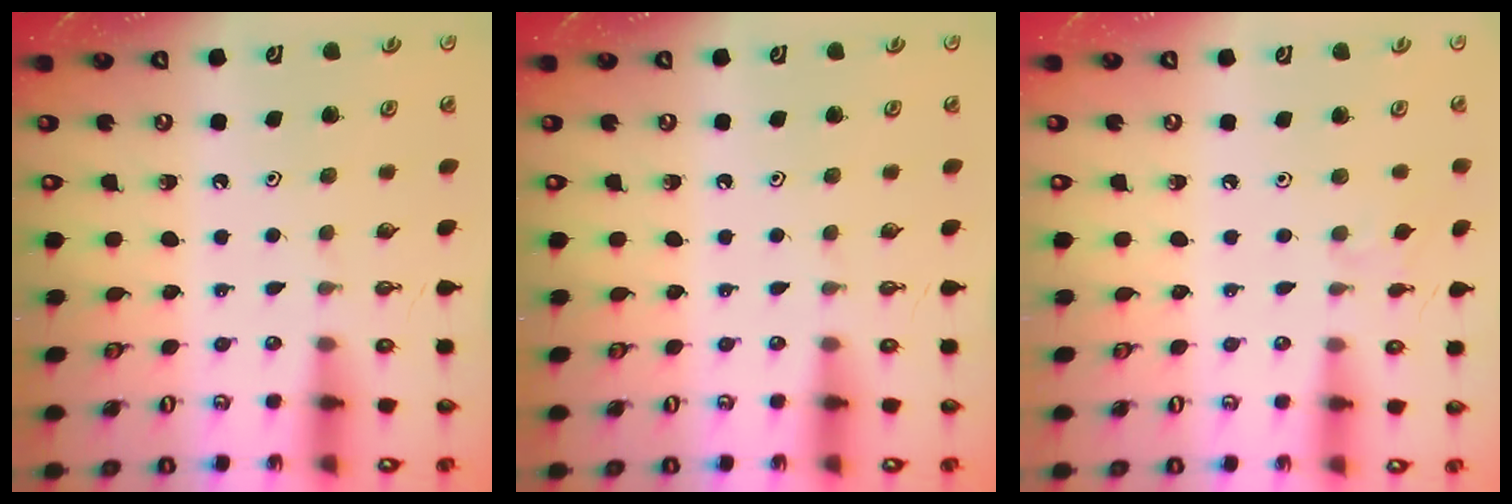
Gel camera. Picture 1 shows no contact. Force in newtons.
{"total": 0.0}
{"total": 2.2, "press": 2.2, "slide": 0.5}